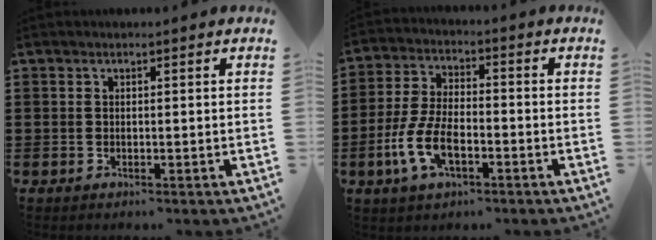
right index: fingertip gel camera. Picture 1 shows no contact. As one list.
[{"total": 7.9, "force": [-3.1, 3.6, 6.3], "torque": [-0.155, -0.007, -0.064]}]